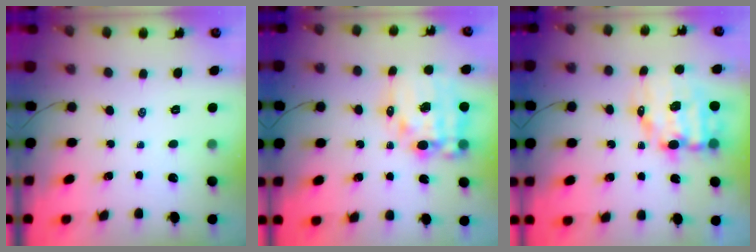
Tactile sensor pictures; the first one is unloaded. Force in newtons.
{"total": 15.6, "press": 15.1, "slide": 3.7}
{"total": 11.5, "press": 11.2, "slide": 2.5}